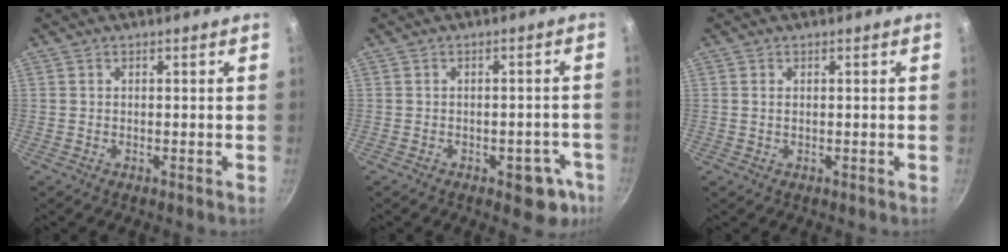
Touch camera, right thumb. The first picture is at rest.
{"total": 7.1, "force": [-3.2, 3.9, 5.0], "torque": [-0.019, 0.026, -0.029]}
{"total": 0.9, "force": [0.2, 0.5, 0.7], "torque": [-0.011, 0.002, 0.002]}